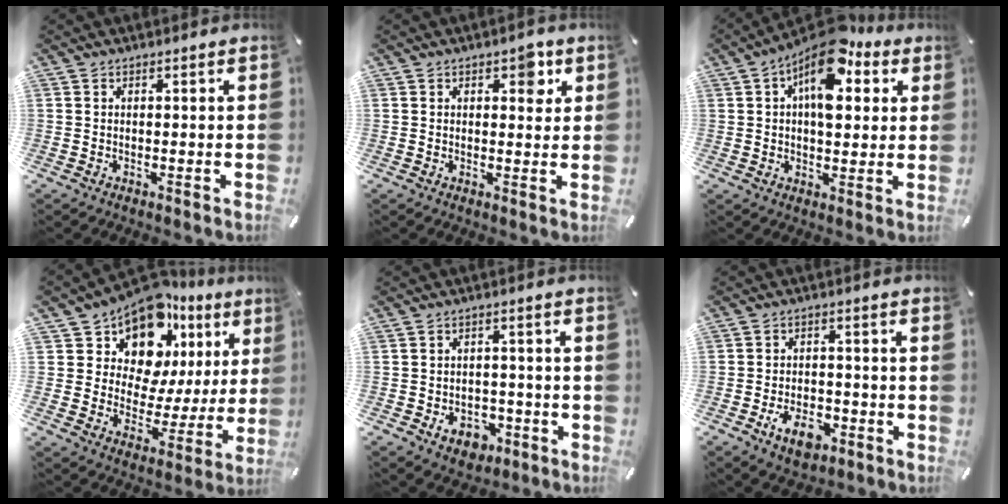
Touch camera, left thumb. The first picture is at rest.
{"total": 4.5, "force": [1.9, 2.6, 3.1], "torque": [-0.019, -0.010, 0.020]}
{"total": 13.9, "force": [6.7, 7.5, 9.7], "torque": [-0.141, -0.032, 0.115]}
{"total": 14.3, "force": [10.9, 8.0, 4.7], "torque": [-0.089, -0.100, 0.192]}
{"total": 7.1, "force": [-3.0, 5.2, 3.7], "torque": [-0.061, 0.016, -0.050]}
{"total": 7.5, "force": [-3.6, 4.6, 4.7], "torque": [-0.089, 0.013, -0.067]}